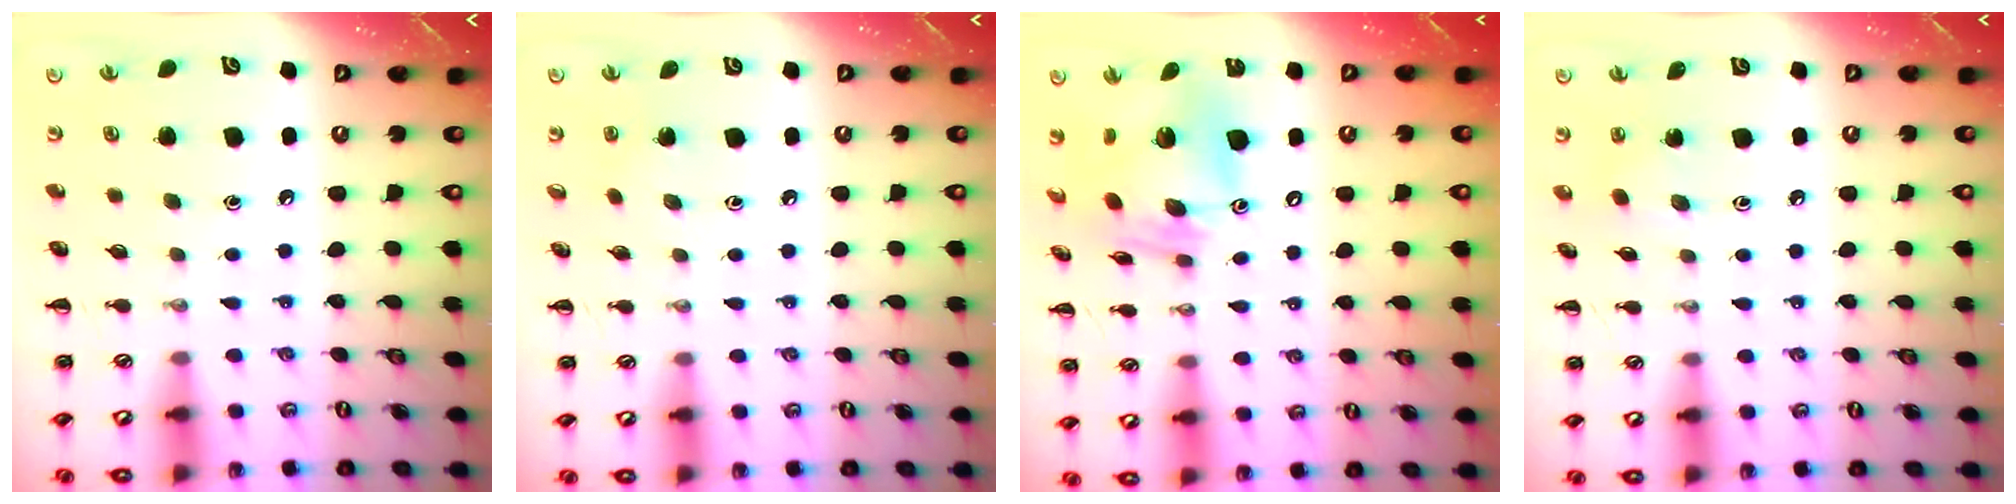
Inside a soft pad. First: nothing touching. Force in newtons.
{"total": 3.5, "press": 3.4, "slide": 0.9}
{"total": 13.6, "press": 13.4, "slide": 2.5}
{"total": 2.8, "press": 2.6, "slide": 0.9}